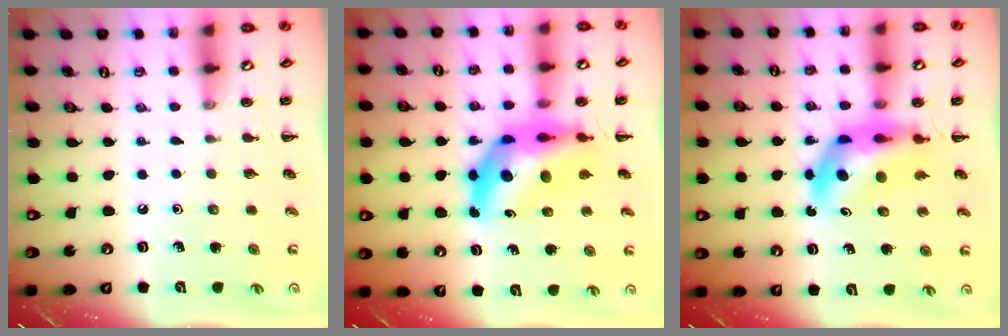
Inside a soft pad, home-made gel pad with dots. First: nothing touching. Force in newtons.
{"total": 12.7, "press": 12.1, "slide": 3.9}
{"total": 9.5, "press": 9.0, "slide": 3.2}